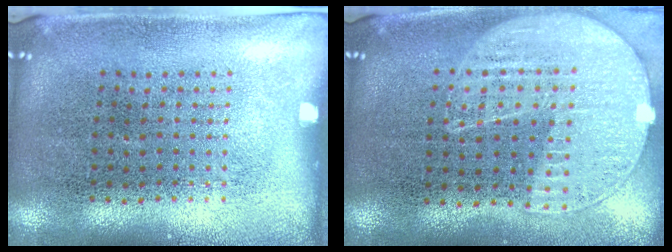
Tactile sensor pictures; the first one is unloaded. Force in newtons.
{"total": 1.1, "press": 1.1, "slide": 0.4}